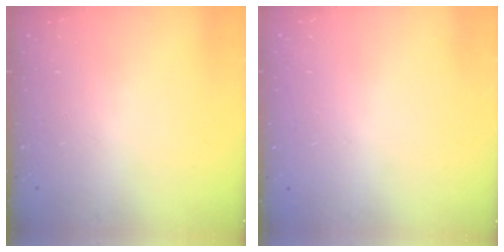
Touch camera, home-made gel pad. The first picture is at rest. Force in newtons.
{"total": 0.0}